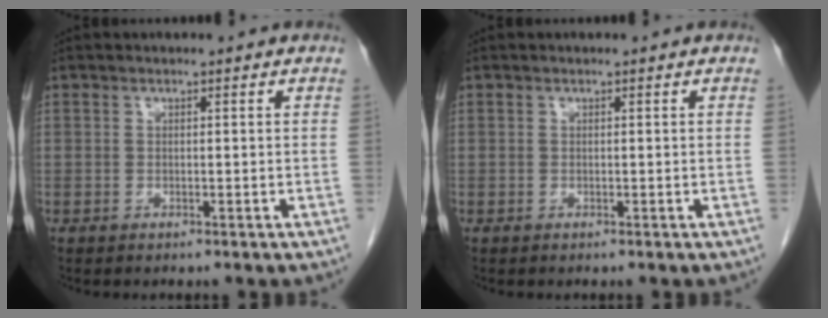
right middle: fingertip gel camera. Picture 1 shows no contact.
{"total": 0.0}